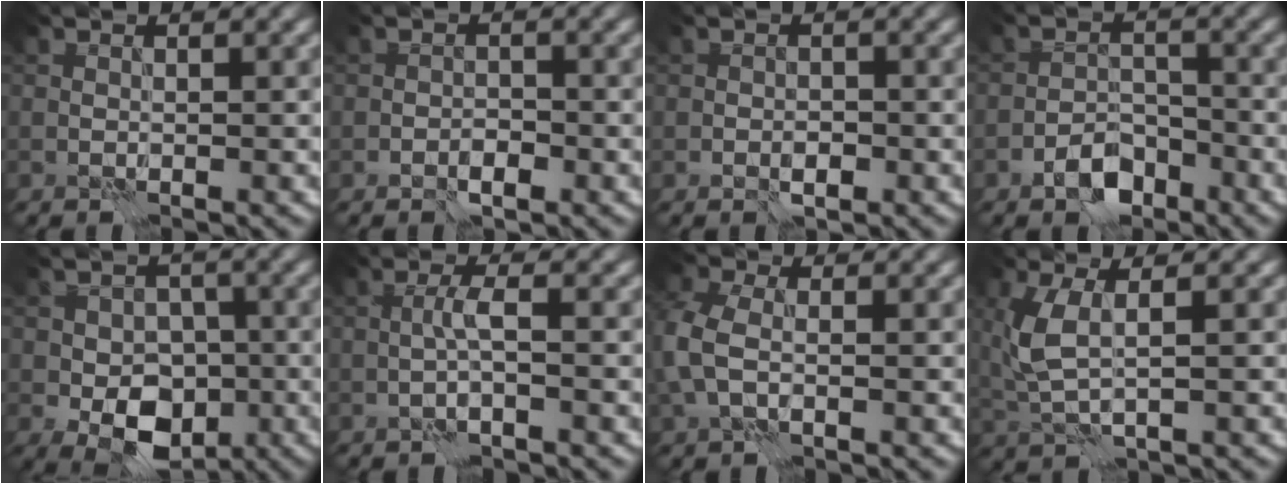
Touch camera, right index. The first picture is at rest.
{"total": 1.8, "force": [-1.0, 1.0, 1.1], "torque": [-0.015, 0.004, -0.017]}
{"total": 1.8, "force": [-0.7, 1.1, 1.2], "torque": [-0.020, -0.002, -0.012]}
{"total": 3.7, "force": [-2.6, 2.0, 1.9], "torque": [-0.025, 0.006, -0.050]}
{"total": 7.2, "force": [-2.2, 5.0, 4.8], "torque": [-0.064, -0.005, -0.038]}
{"total": 1.8, "force": [-0.3, 0.2, 1.8], "torque": [-0.036, 0.008, -0.010]}
{"total": 4.5, "force": [-0.2, 2.9, 3.4], "torque": [-0.092, 0.004, -0.014]}
{"total": 4.2, "force": [0.5, 1.6, 3.8], "torque": [-0.101, -0.003, 0.011]}